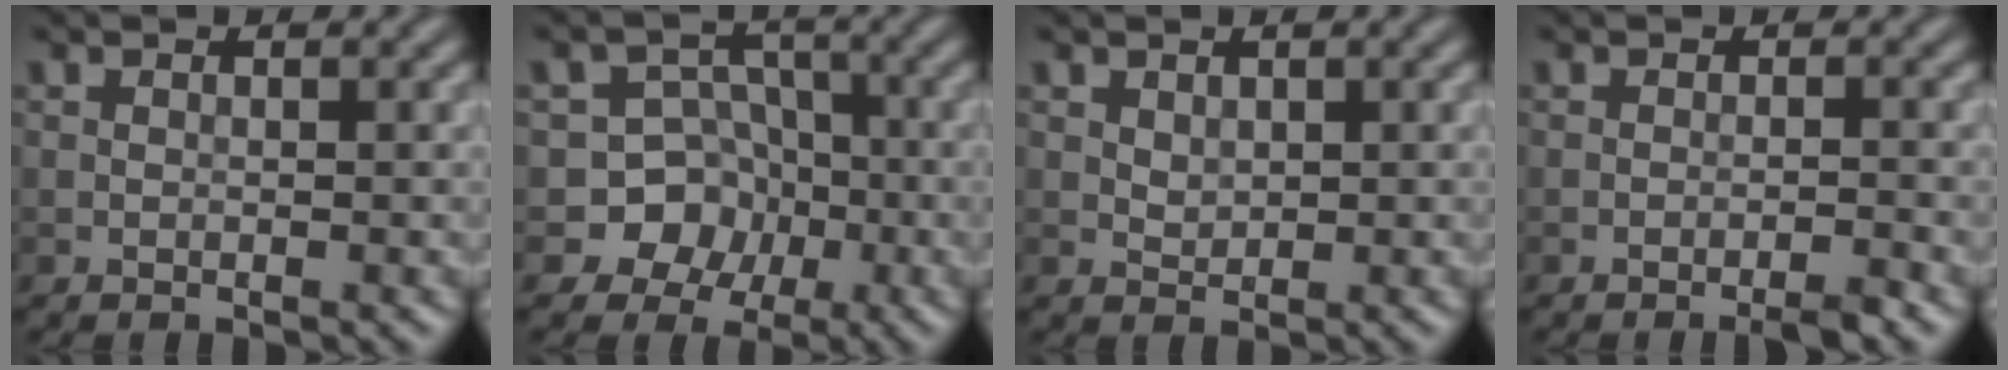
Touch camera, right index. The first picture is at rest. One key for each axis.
{"total": 7.2, "fx": -2.8, "fy": 6.5, "fz": 1.2, "tx": 0.006, "ty": 0.004, "tz": -0.068}
{"total": 1.0, "fx": 0.5, "fy": 0.8, "fz": 0.5, "tx": -0.010, "ty": -0.003, "tz": 0.014}
{"total": 1.8, "fx": -1.3, "fy": 0.1, "fz": 1.2, "tx": -0.016, "ty": 0.002, "tz": -0.024}